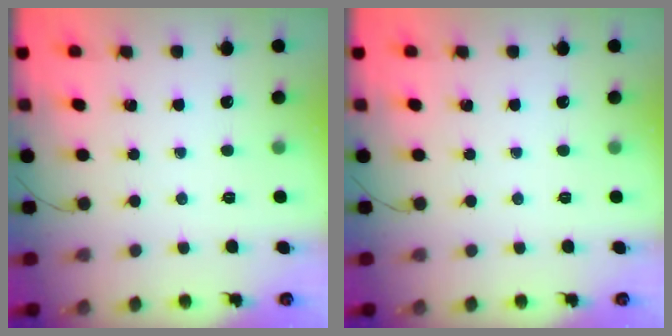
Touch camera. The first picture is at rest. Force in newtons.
{"total": 0.0}